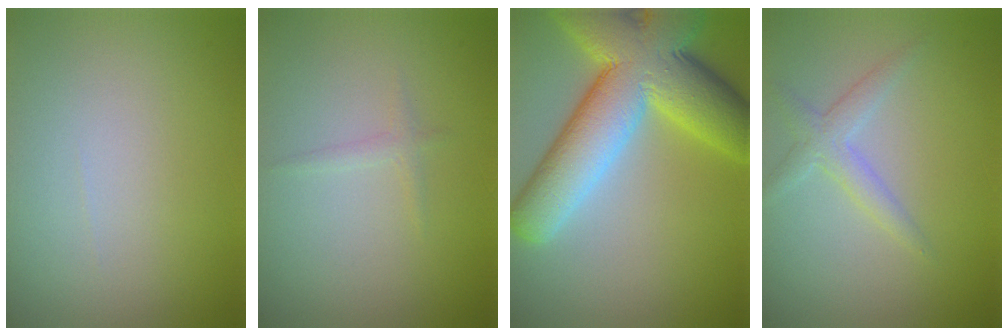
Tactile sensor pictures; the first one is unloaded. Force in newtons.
{"total": 0.8, "press": 0.8, "slide": 0.0}
{"total": 11.9, "press": 11.9, "slide": 0.8}
{"total": 2.1, "press": 2.1, "slide": 0.1}